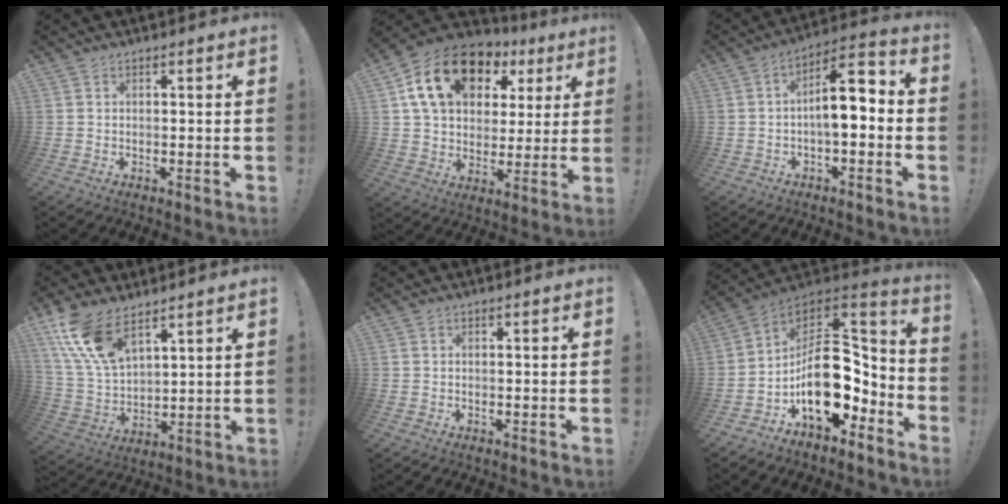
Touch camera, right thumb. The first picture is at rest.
{"total": 19.7, "force": [8.8, 13.2, 11.7], "torque": [-0.191, -0.025, 0.166]}
{"total": 10.6, "force": [-0.6, 4.2, 9.7], "torque": [-0.147, 0.002, -0.014]}
{"total": 14.1, "force": [9.5, 6.3, 8.3], "torque": [-0.183, -0.046, 0.184]}
{"total": 0.0}
{"total": 21.0, "force": [-2.7, 13.4, 15.9], "torque": [-0.233, 0.007, -0.032]}